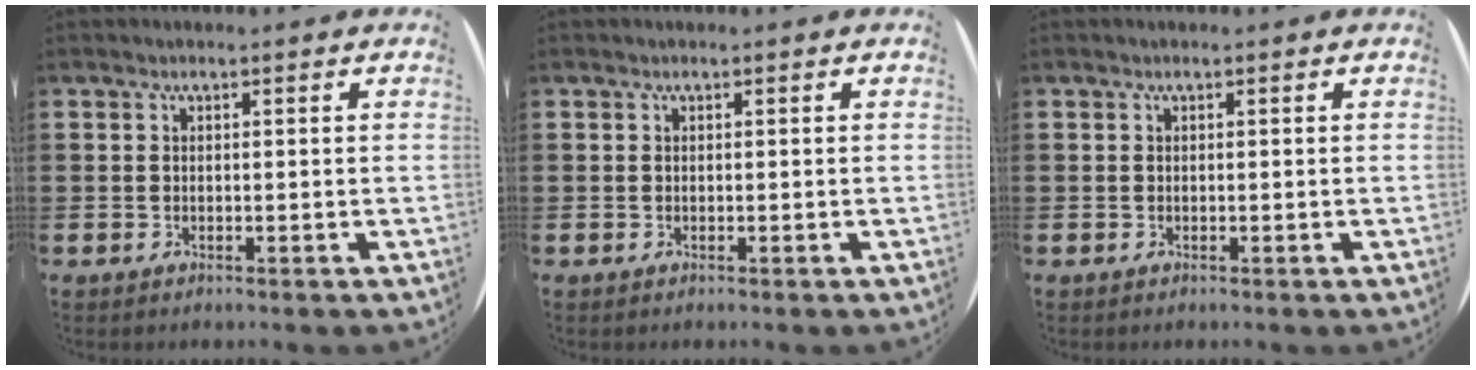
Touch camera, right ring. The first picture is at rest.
{"total": 0.0}
{"total": 0.0}